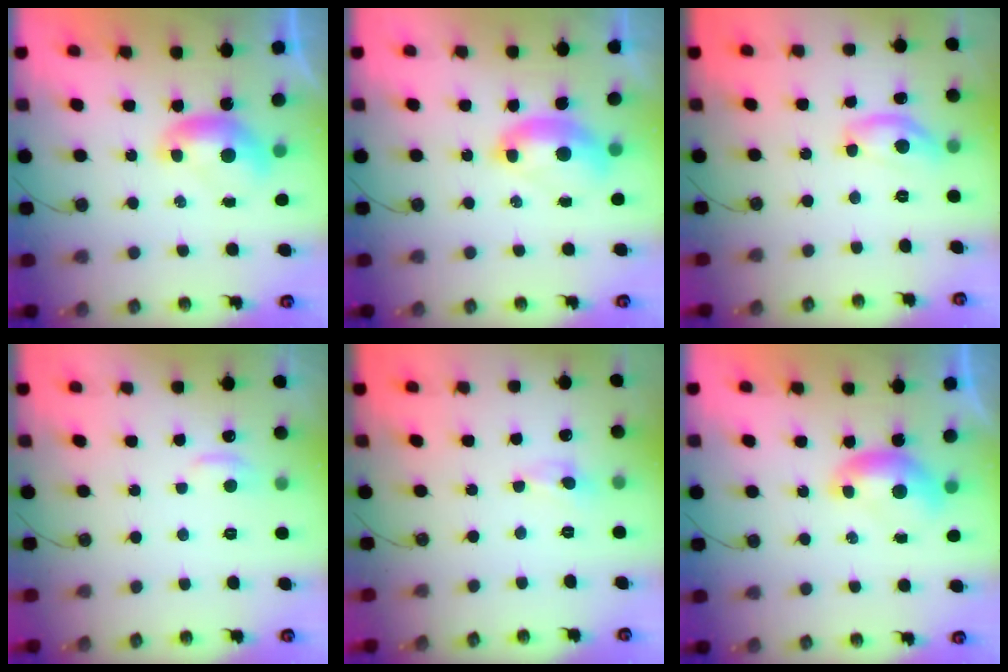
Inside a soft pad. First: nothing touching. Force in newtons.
{"total": 2.5, "press": 2.4, "slide": 0.6}
{"total": 7.2, "press": 7.2, "slide": 0.4}
{"total": 1.0, "press": 0.7, "slide": 0.7}
{"total": 0.6, "press": 0.5, "slide": 0.4}
{"total": 0.0}